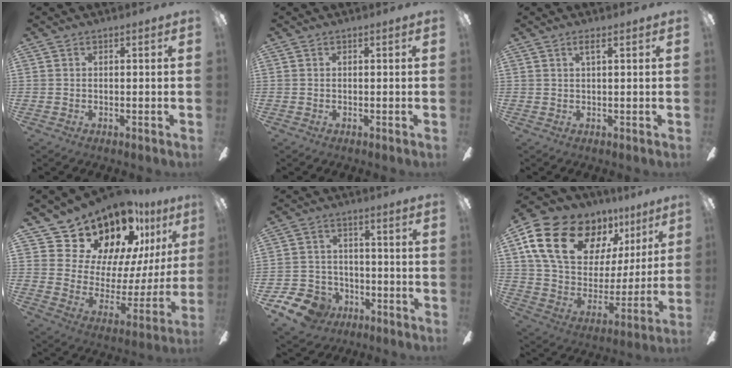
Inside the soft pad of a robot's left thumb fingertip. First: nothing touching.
{"total": 0.0}
{"total": 2.1, "force": [1.0, 0.2, 1.8], "torque": [-0.033, -0.002, 0.015]}
{"total": 18.6, "force": [15.8, 8.3, 5.2], "torque": [-0.109, -0.122, 0.293]}
{"total": 10.8, "force": [-7.0, 7.2, 3.9], "torque": [-0.100, 0.047, -0.130]}
{"total": 21.6, "force": [12.2, 13.2, 11.9], "torque": [-0.206, -0.059, 0.231]}